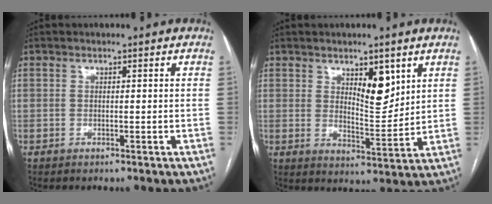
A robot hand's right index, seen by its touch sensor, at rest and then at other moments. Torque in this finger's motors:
{"motor_torque": [0.18, 0.13, 0.11, 0.04]}